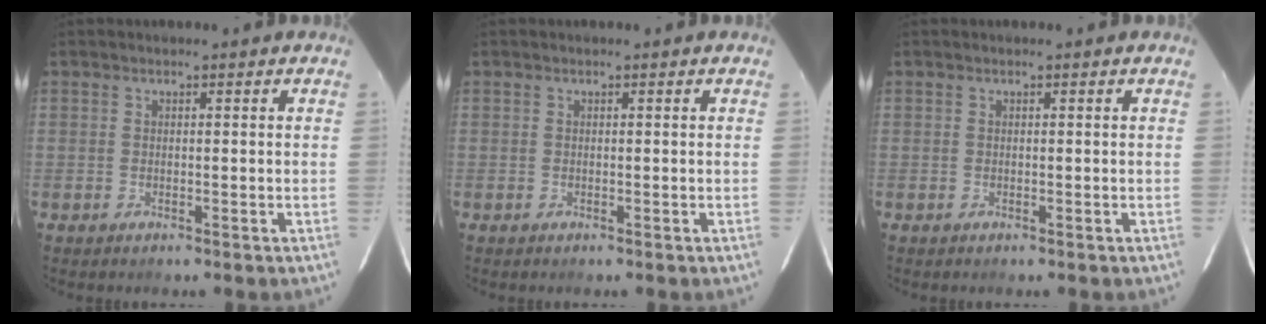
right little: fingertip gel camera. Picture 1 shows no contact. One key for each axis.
{"total": 0.0}
{"total": 0.0}